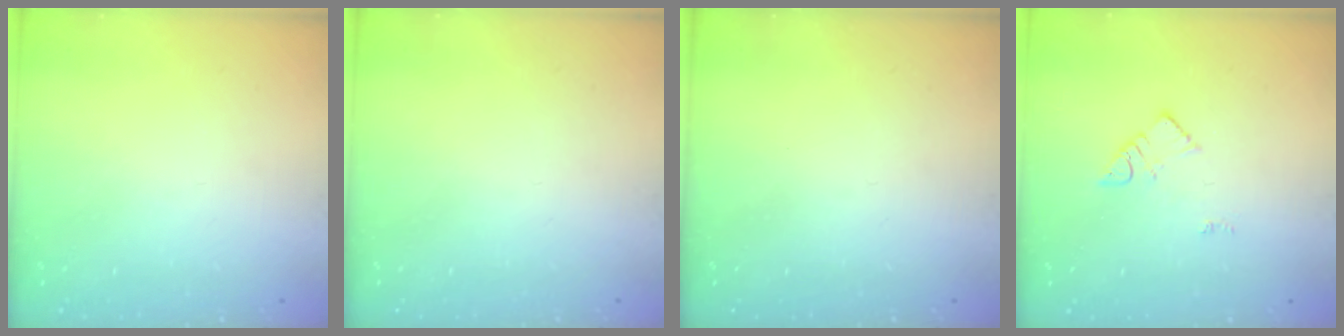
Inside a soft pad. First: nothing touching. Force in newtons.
{"total": 1.8, "press": 1.7, "slide": 0.1}
{"total": 0.0}
{"total": 3.6, "press": 3.6, "slide": 0.4}